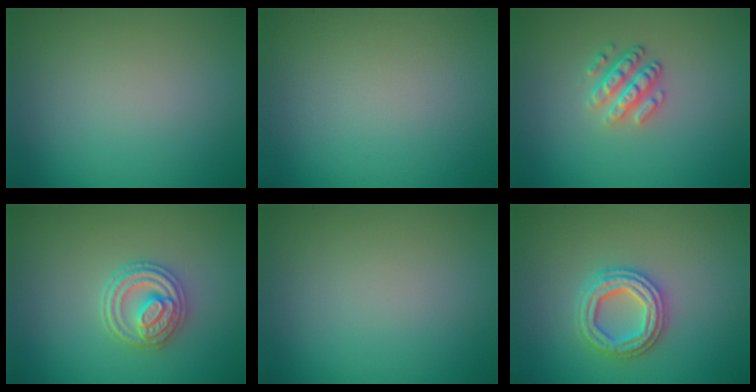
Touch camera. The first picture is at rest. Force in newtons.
{"total": 0.0}
{"total": 2.5, "press": 2.3, "slide": 0.9}
{"total": 3.6, "press": 3.3, "slide": 1.5}
{"total": 0.0}
{"total": 3.4, "press": 3.3, "slide": 0.7}